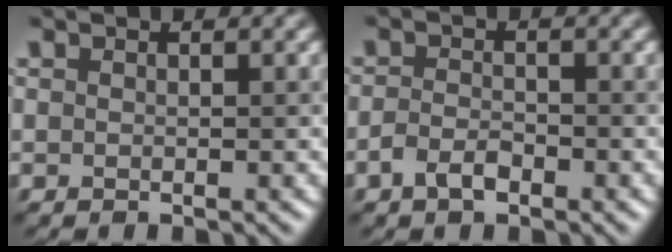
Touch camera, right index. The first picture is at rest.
{"total": 1.7, "force": [-0.9, 1.0, 1.1], "torque": [-0.020, 0.009, -0.022]}